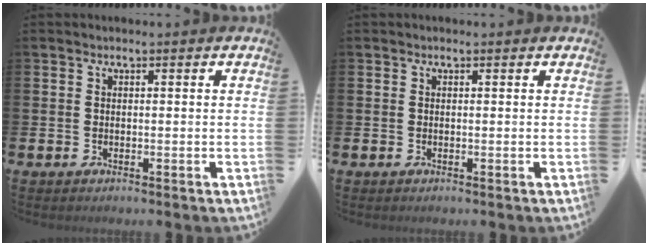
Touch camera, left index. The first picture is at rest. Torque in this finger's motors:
{"motor_torque": [0.91, -0.87, 0.07, 0.07]}